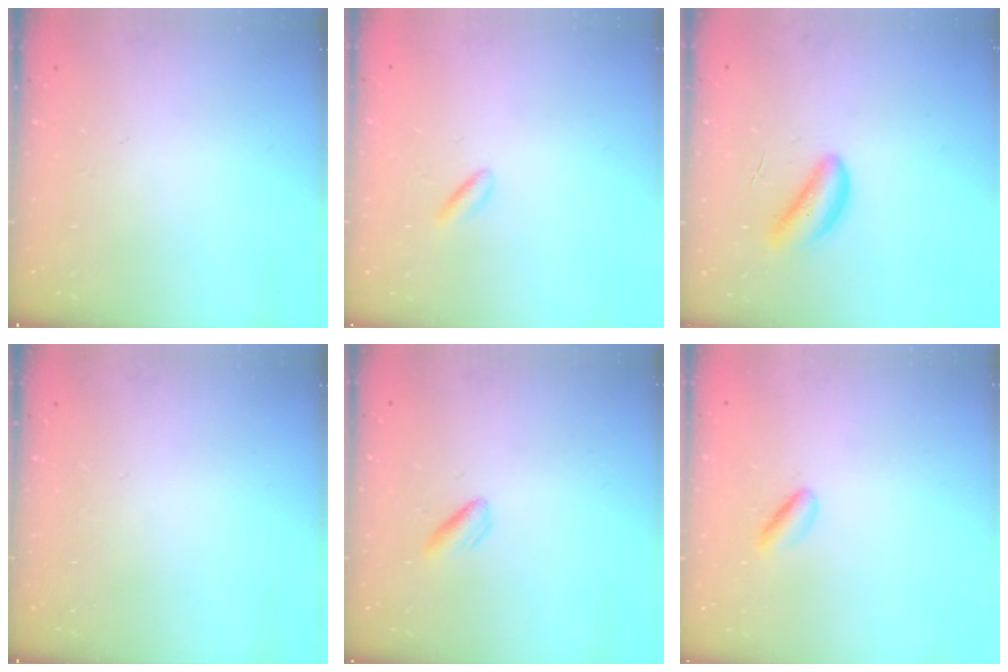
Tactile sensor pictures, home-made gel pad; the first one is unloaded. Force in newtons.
{"total": 2.3, "press": 2.1, "slide": 1.0}
{"total": 3.6, "press": 3.5, "slide": 0.9}
{"total": 0.0}
{"total": 2.4, "press": 2.3, "slide": 0.9}
{"total": 2.5, "press": 2.3, "slide": 1.0}